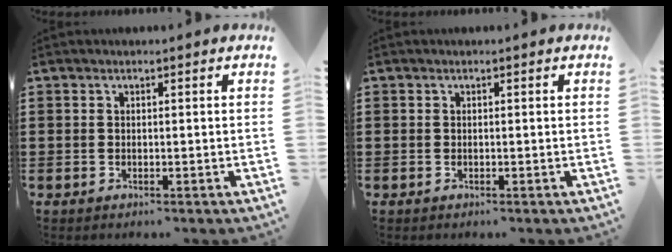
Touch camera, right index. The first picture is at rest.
{"total": 0.0}